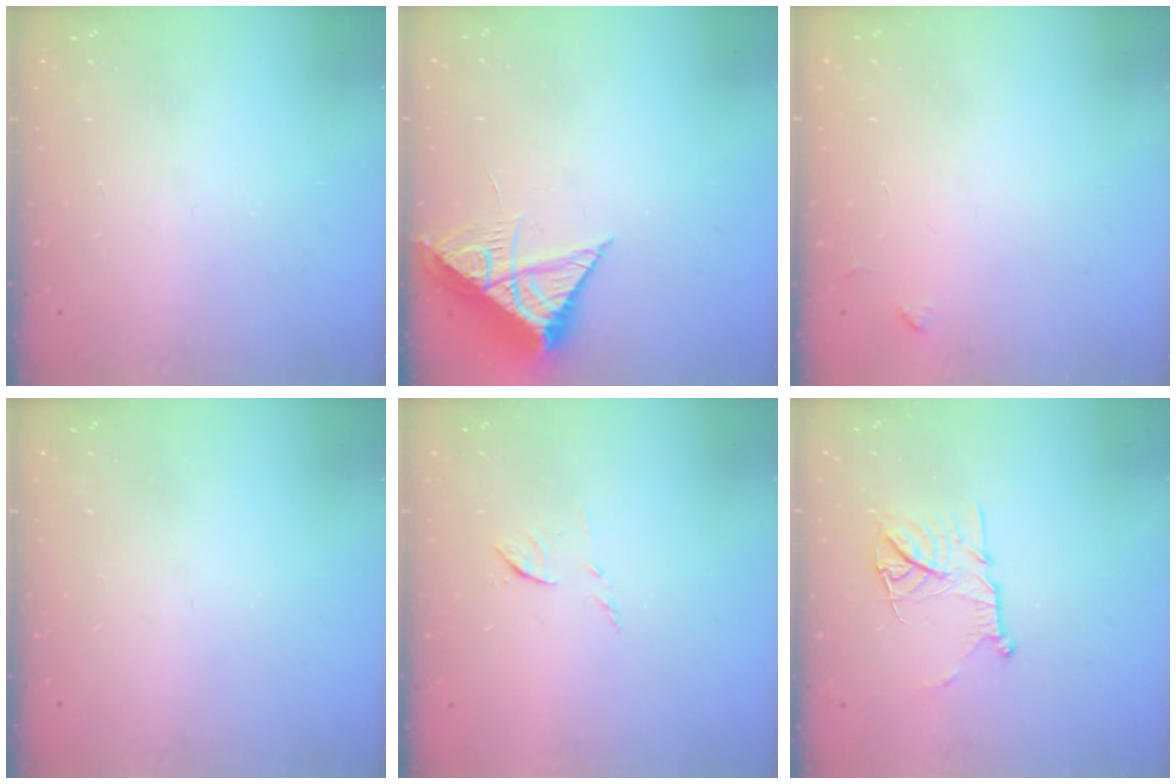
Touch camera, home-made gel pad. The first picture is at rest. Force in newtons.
{"total": 8.3, "press": 8.3, "slide": 0.3}
{"total": 3.5, "press": 3.5, "slide": 0.5}
{"total": 0.0}
{"total": 6.7, "press": 6.7, "slide": 0.5}
{"total": 11.7, "press": 11.6, "slide": 1.0}